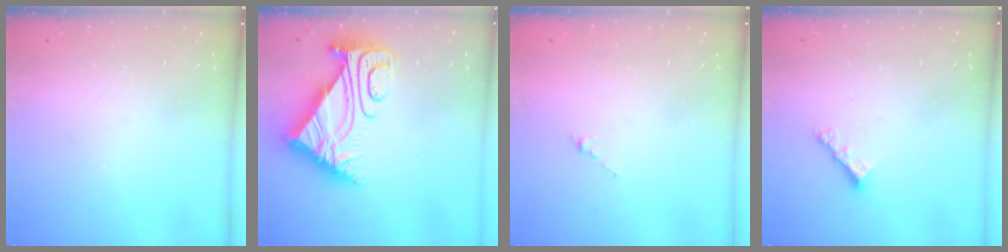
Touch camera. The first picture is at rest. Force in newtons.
{"total": 11.1, "press": 11.1, "slide": 1.0}
{"total": 0.0}
{"total": 3.4, "press": 3.4, "slide": 0.2}